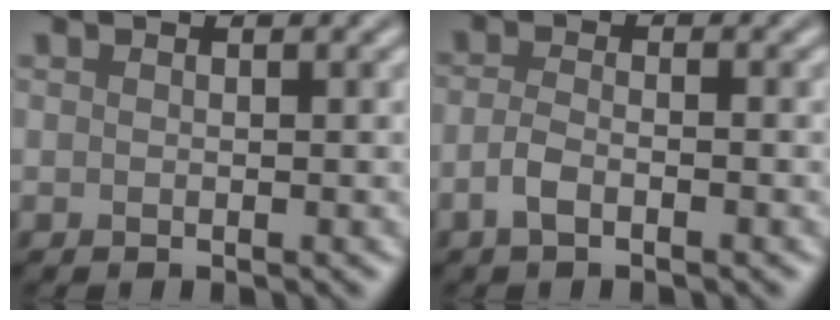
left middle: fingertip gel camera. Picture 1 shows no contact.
{"total": 1.9, "force": [-1.1, 0.6, 1.4], "torque": [-0.032, 0.005, -0.029]}